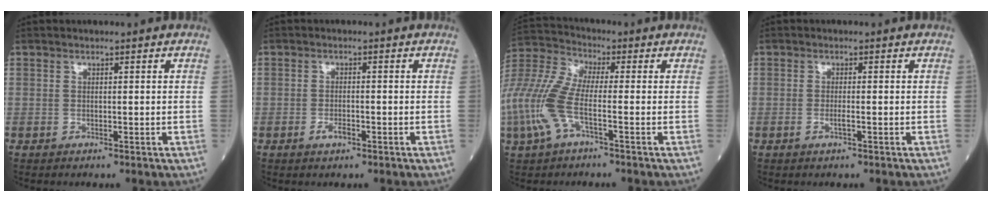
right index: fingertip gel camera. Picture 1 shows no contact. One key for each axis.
{"total": 1.8, "fx": -1.0, "fy": 0.6, "fz": 1.3, "tx": -0.025, "ty": 0.000, "tz": -0.016}
{"total": 11.2, "fx": -3.4, "fy": 3.0, "fz": 10.3, "tx": -0.257, "ty": 0.008, "tz": -0.072}
{"total": 1.4, "fx": -0.6, "fy": 0.0, "fz": 1.2, "tx": -0.025, "ty": -0.001, "tz": -0.012}